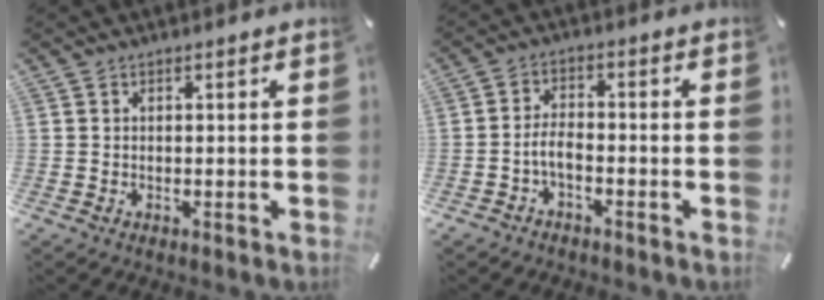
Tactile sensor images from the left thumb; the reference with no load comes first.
{"total": 4.2, "force": [-2.3, 2.0, 2.9], "torque": [-0.062, 0.011, -0.046]}